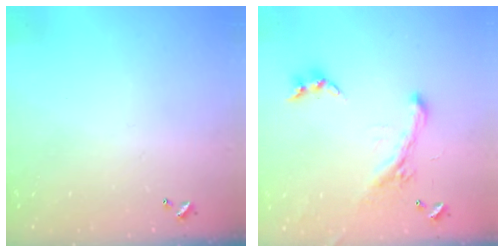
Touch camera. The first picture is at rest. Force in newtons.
{"total": 2.5, "press": 2.0, "slide": 1.4}